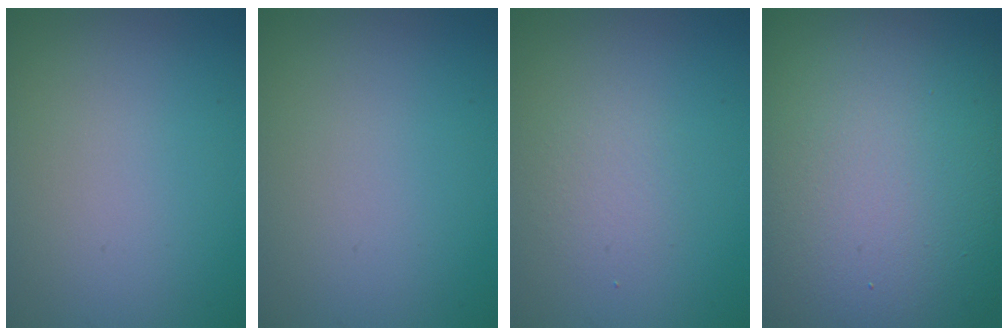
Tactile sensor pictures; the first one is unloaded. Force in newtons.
{"total": 0.0}
{"total": 1.5, "press": 1.5, "slide": 0.1}
{"total": 19.4, "press": 19.3, "slide": 1.7}